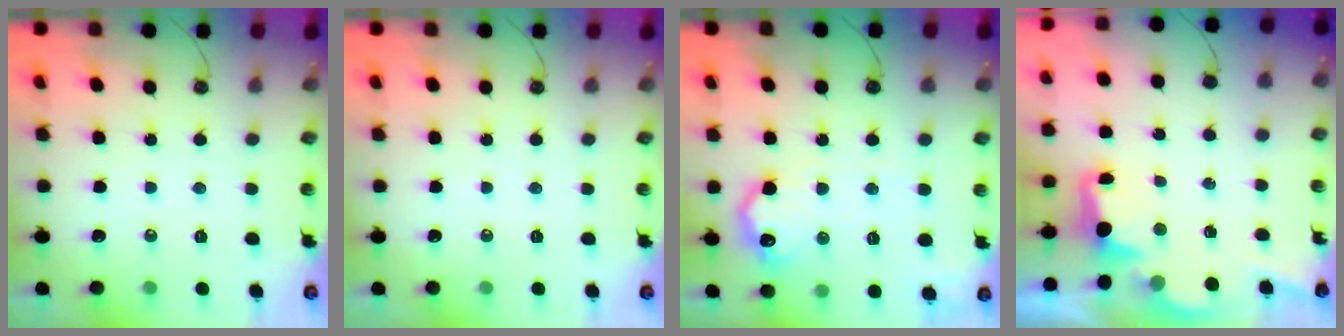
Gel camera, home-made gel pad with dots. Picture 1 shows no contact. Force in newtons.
{"total": 0.0}
{"total": 13.6, "press": 13.6, "slide": 0.8}
{"total": 2.7, "press": 2.6, "slide": 0.8}